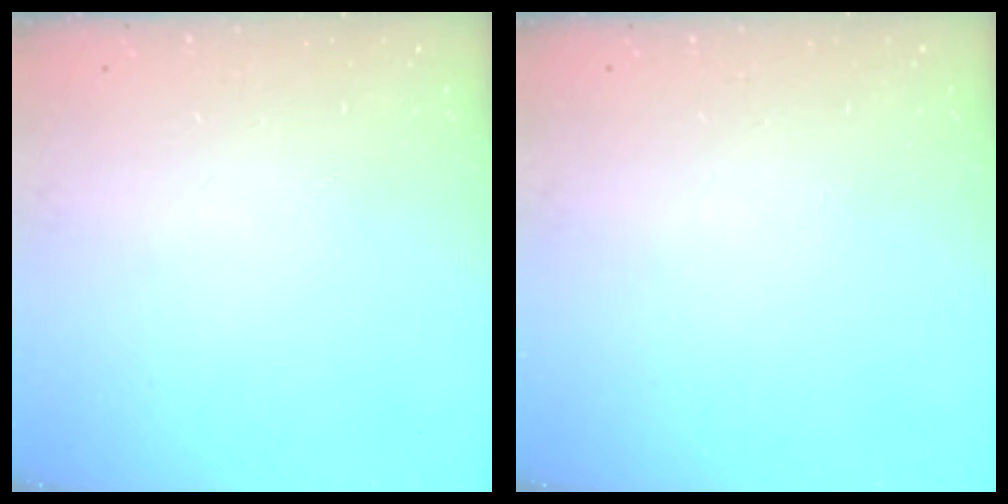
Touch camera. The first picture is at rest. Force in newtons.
{"total": 0.0}